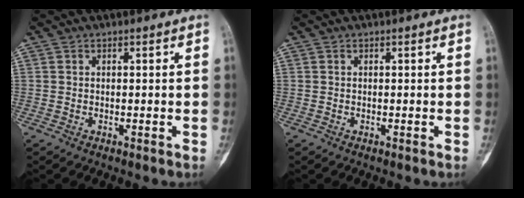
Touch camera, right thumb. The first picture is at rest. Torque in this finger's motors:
{"motor_torque": [0.00, 0.00, 0.05, -0.01, 0.02]}